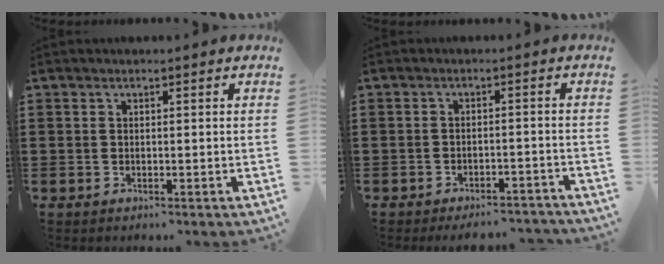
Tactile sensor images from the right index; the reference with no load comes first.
{"total": 2.9, "force": [-2.8, 0.2, 0.6], "torque": [-0.013, 0.002, -0.057]}